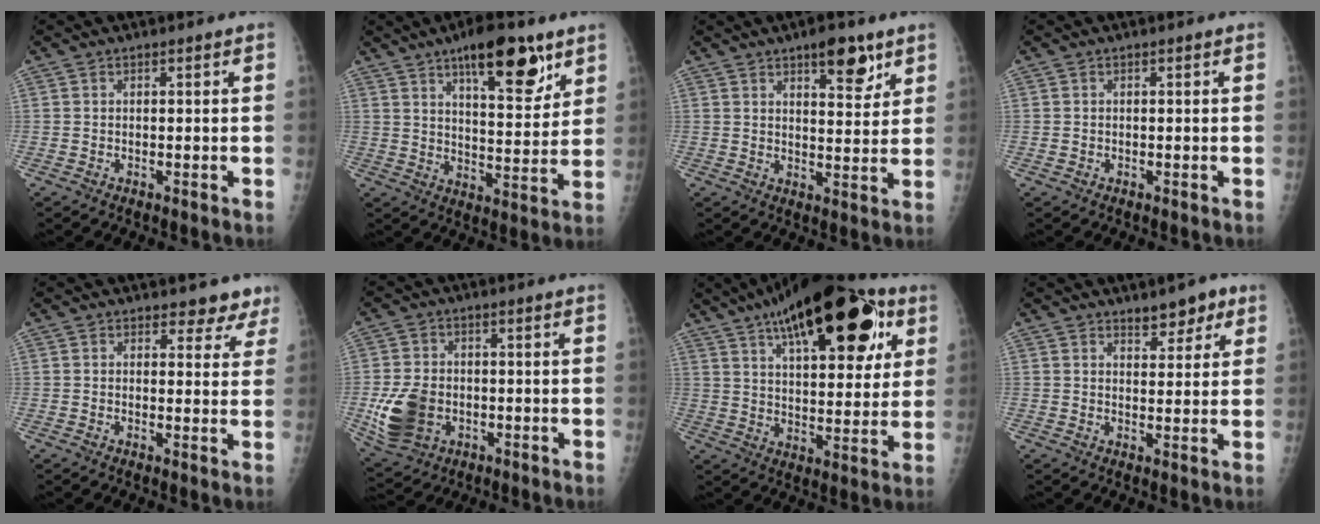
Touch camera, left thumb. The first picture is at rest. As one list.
[{"total": 15.1, "force": [9.0, 5.3, 10.8], "torque": [-0.127, -0.048, 0.138]}, {"total": 8.0, "force": [5.0, 3.1, 5.5], "torque": [-0.055, -0.028, 0.071]}, {"total": 0.6, "force": [-0.1, 0.5, 0.2], "torque": [-0.001, 0.001, 0.000]}, {"total": 4.4, "force": [3.7, 2.3, 0.5], "torque": [0.027, -0.024, 0.028]}, {"total": 10.7, "force": [-2.2, 8.0, 6.8], "torque": [-0.124, 0.003, -0.029]}, {"total": 27.3, "force": [13.3, 11.4, 20.9], "torque": [-0.290, -0.001, 0.201]}, {"total": 4.8, "force": [3.3, 2.4, 2.5], "torque": [-0.008, -0.019, 0.046]}]